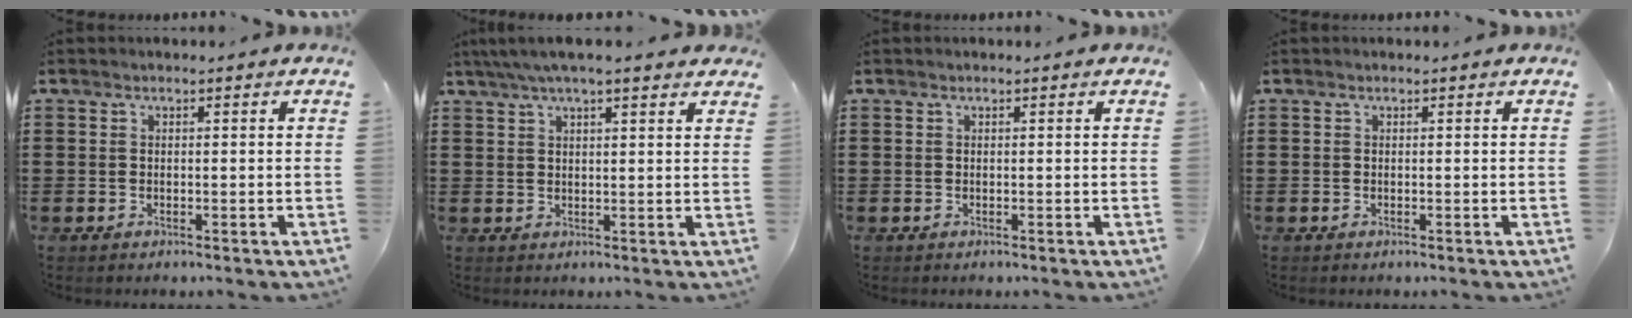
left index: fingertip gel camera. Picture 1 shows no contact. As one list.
[{"total": 4.6, "force": [3.5, 0.8, 2.9], "torque": [-0.062, 0.001, 0.064]}, {"total": 0.0}, {"total": 0.0}]